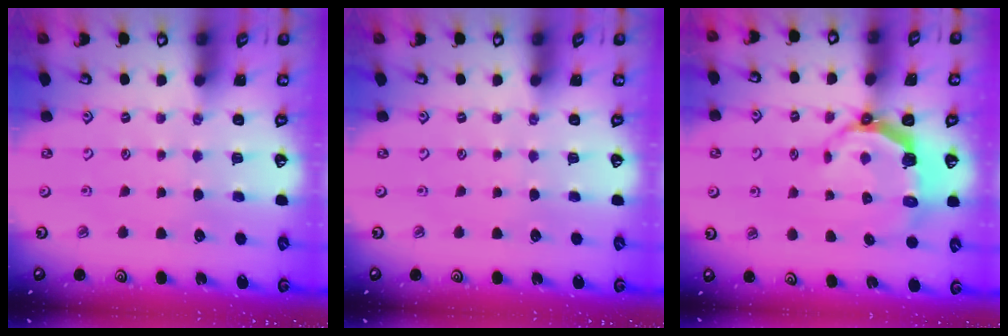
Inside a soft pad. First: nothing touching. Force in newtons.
{"total": 0.0}
{"total": 5.8, "press": 4.5, "slide": 3.7}